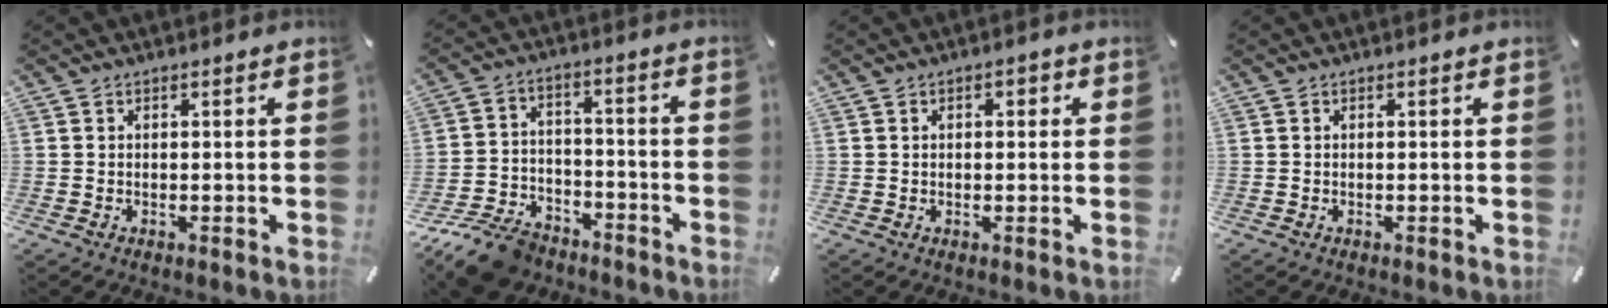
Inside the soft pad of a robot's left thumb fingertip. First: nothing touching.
{"total": 12.0, "force": [-9.1, 6.3, 4.7], "torque": [-0.082, 0.064, -0.169]}
{"total": 1.8, "force": [0.1, 1.1, 1.4], "torque": [-0.019, 0.004, -0.002]}
{"total": 0.0}